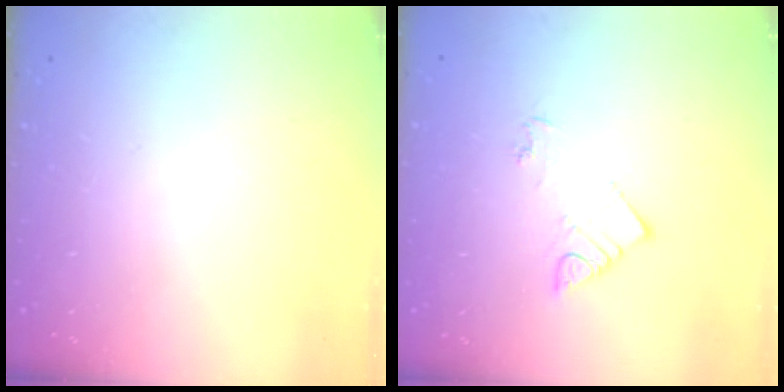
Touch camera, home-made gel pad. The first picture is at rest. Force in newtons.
{"total": 5.0, "press": 5.0, "slide": 0.2}